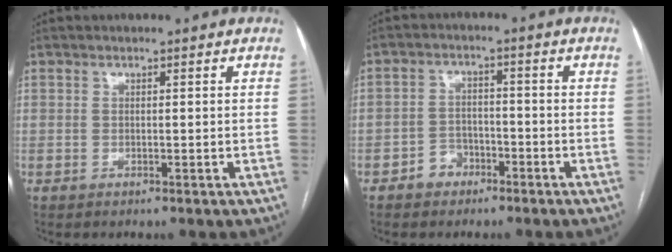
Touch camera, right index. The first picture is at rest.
{"total": 3.8, "force": [-2.4, 2.7, 1.1], "torque": [-0.012, 0.013, -0.043]}